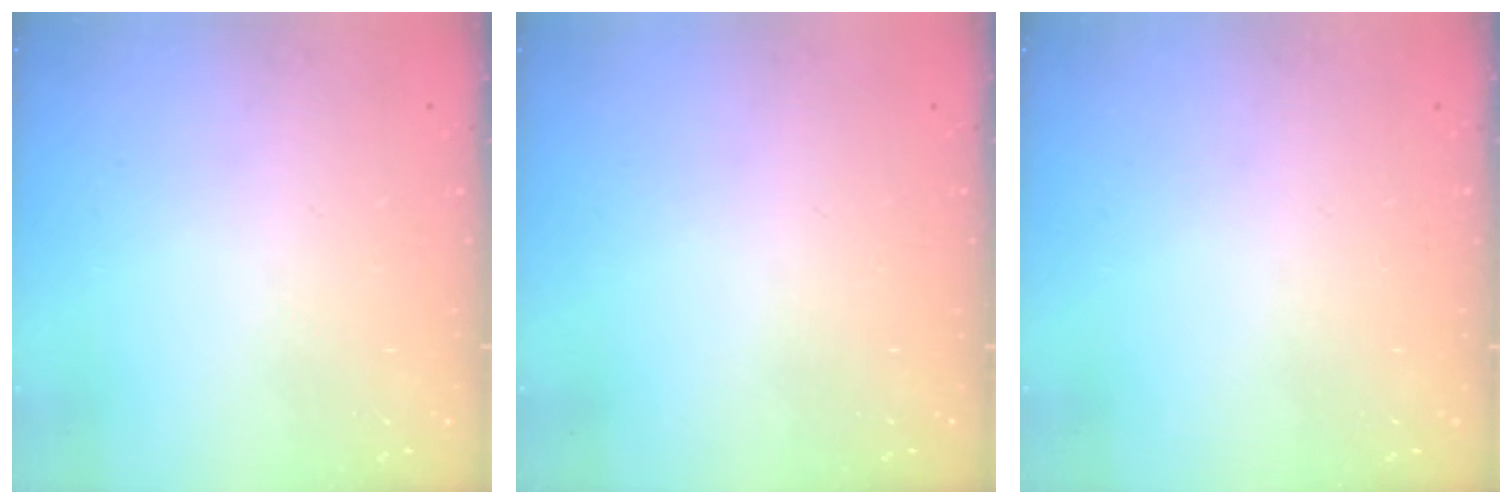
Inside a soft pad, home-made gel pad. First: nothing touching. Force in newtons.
{"total": 0.0}
{"total": 0.0}